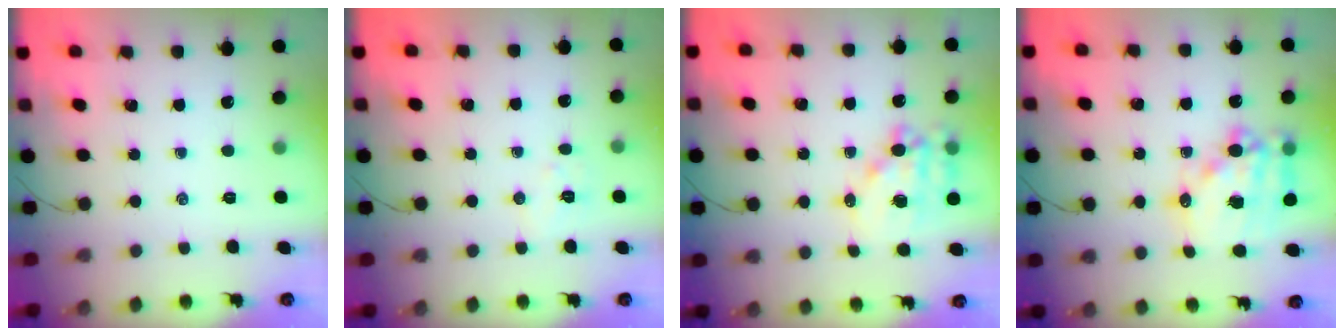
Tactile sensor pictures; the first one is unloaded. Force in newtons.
{"total": 4.8, "press": 4.8, "slide": 0.9}
{"total": 12.0, "press": 11.7, "slide": 3.0}
{"total": 16.4, "press": 16.1, "slide": 3.3}